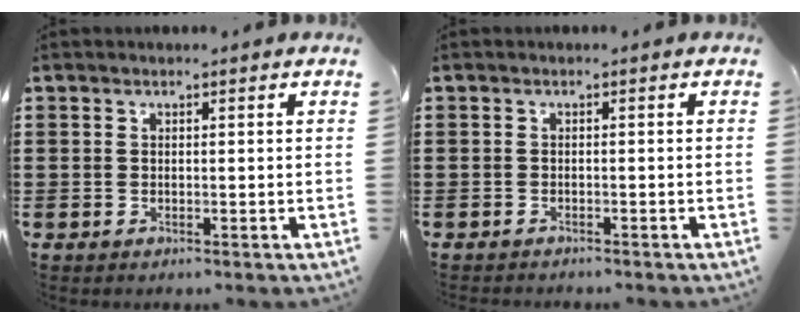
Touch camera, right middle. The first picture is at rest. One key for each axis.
{"total": 0.6, "fx": -0.6, "fy": -0.2, "fz": -0.1, "tx": 0.000, "ty": 0.000, "tz": -0.012}